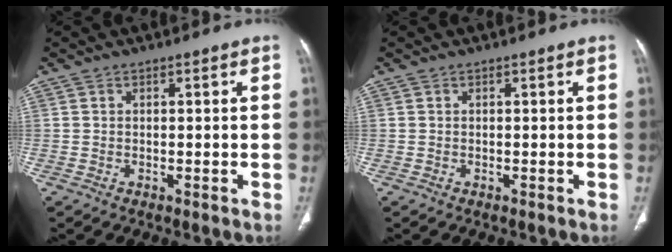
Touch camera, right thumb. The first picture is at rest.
{"total": 0.0}